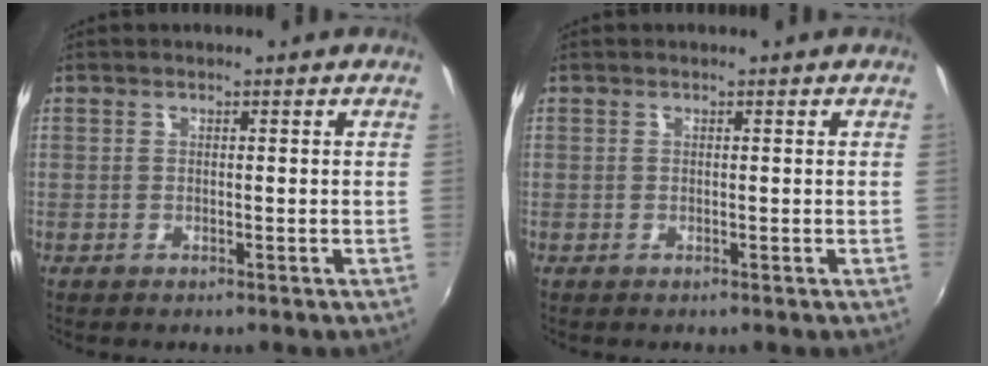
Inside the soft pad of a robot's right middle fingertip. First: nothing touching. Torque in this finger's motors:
{"motor_torque": [0.00, 0.00, -0.01, 0.00]}